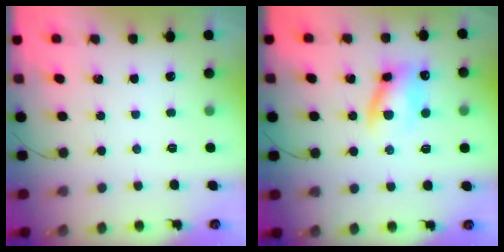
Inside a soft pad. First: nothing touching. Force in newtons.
{"total": 10.4, "press": 10.1, "slide": 2.5}